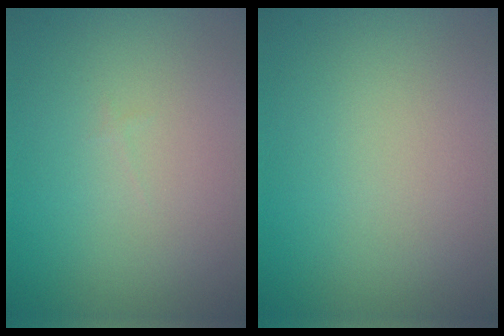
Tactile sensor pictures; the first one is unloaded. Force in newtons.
{"total": 0.0}